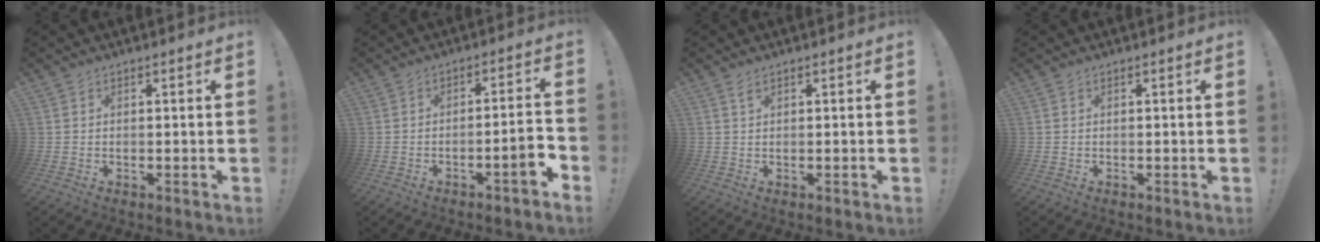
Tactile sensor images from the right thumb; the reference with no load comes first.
{"total": 6.6, "force": [-2.9, 0.8, 5.9], "torque": [-0.082, 0.007, -0.046]}
{"total": 1.2, "force": [0.8, 0.2, 0.9], "torque": [-0.012, -0.002, 0.013]}
{"total": 0.0}